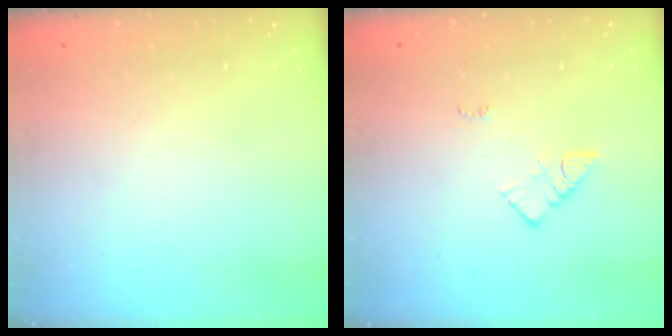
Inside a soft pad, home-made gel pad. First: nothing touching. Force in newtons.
{"total": 4.3, "press": 4.2, "slide": 0.6}